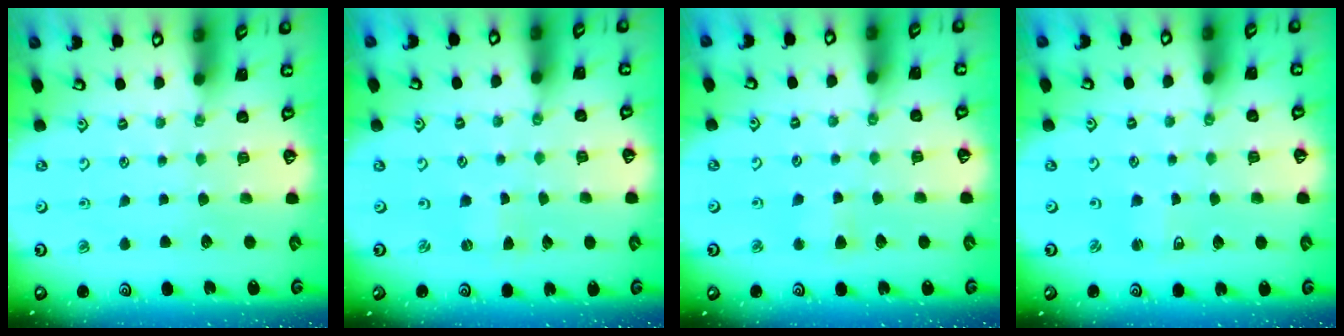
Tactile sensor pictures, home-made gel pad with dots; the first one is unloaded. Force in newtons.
{"total": 0.7, "press": 0.7, "slide": 0.3}
{"total": 2.8, "press": 2.8, "slide": 0.5}
{"total": 2.2, "press": 2.2, "slide": 0.3}